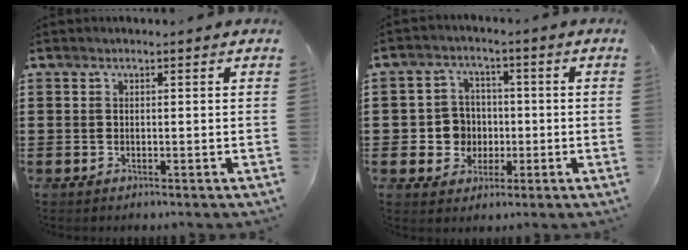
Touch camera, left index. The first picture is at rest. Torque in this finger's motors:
{"motor_torque": [0.60, 0.42, 0.13, 0.02]}